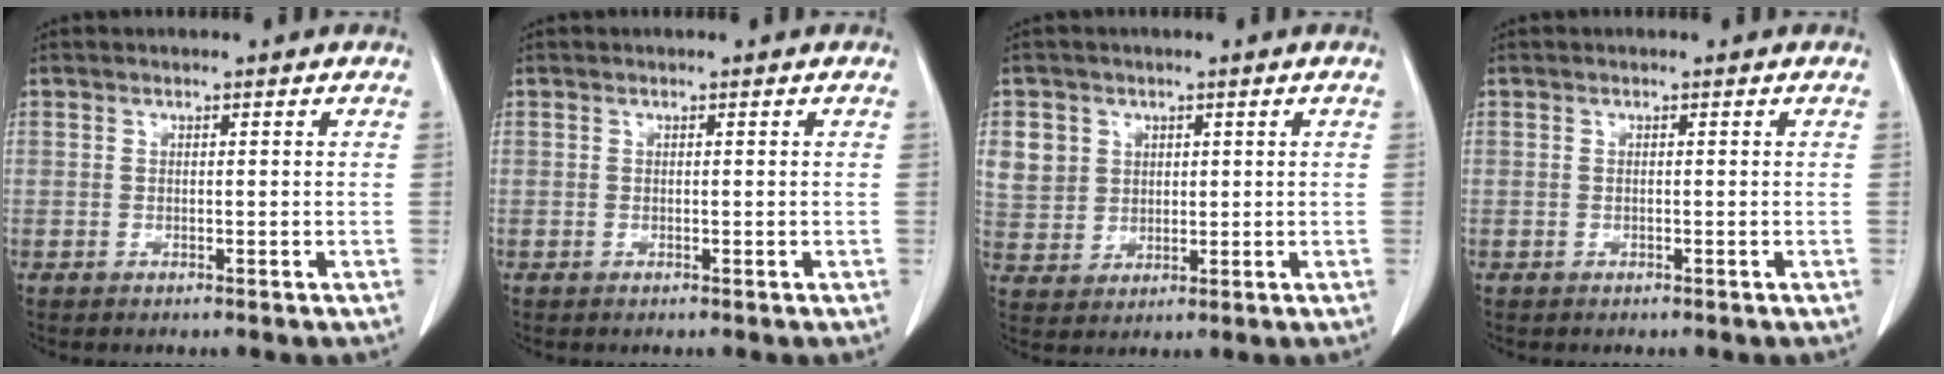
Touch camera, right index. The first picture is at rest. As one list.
[{"total": 0.0}, {"total": 7.4, "force": [2.7, 6.7, 1.7], "torque": [-0.041, 0.013, 0.065]}, {"total": 0.0}]